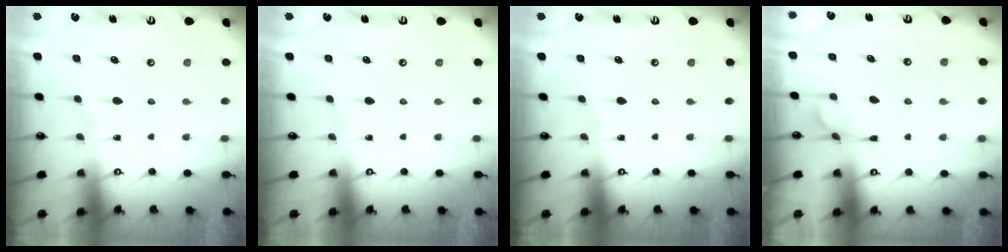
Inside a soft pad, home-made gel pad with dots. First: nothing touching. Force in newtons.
{"total": 0.0}
{"total": 0.0}
{"total": 1.6, "press": 1.0, "slide": 1.3}